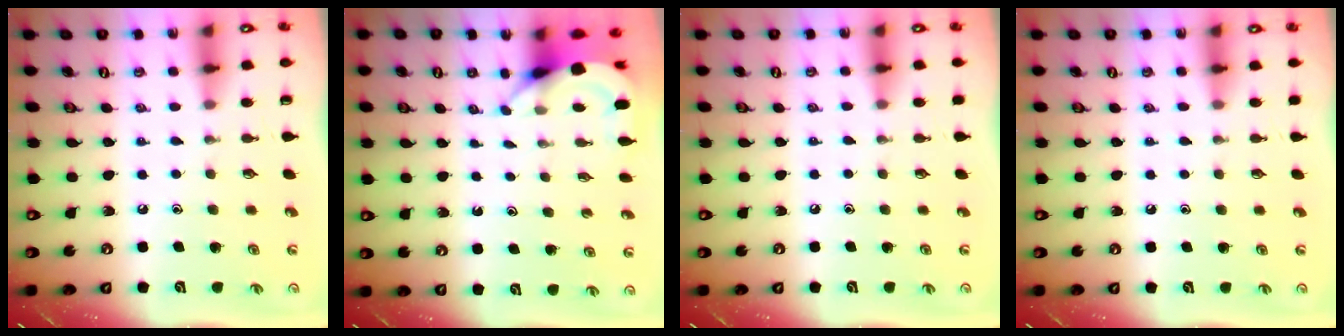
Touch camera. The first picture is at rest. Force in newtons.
{"total": 3.7, "press": 3.7, "slide": 0.2}
{"total": 2.8, "press": 2.8, "slide": 0.5}
{"total": 2.4, "press": 2.4, "slide": 0.4}